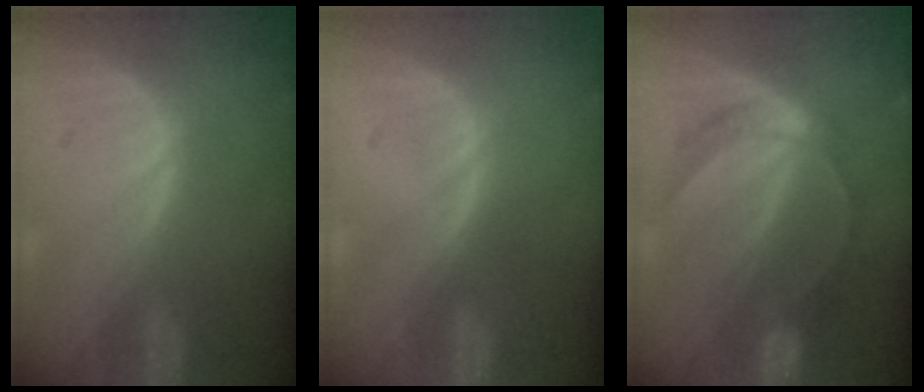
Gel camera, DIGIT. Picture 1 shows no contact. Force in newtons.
{"total": 0.0}
{"total": 5.9, "press": 5.9, "slide": 0.2}